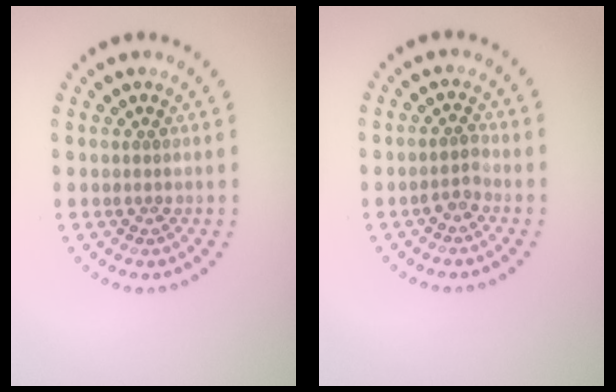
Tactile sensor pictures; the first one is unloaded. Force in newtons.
{"total": 1.4, "press": 1.1, "slide": 0.9}